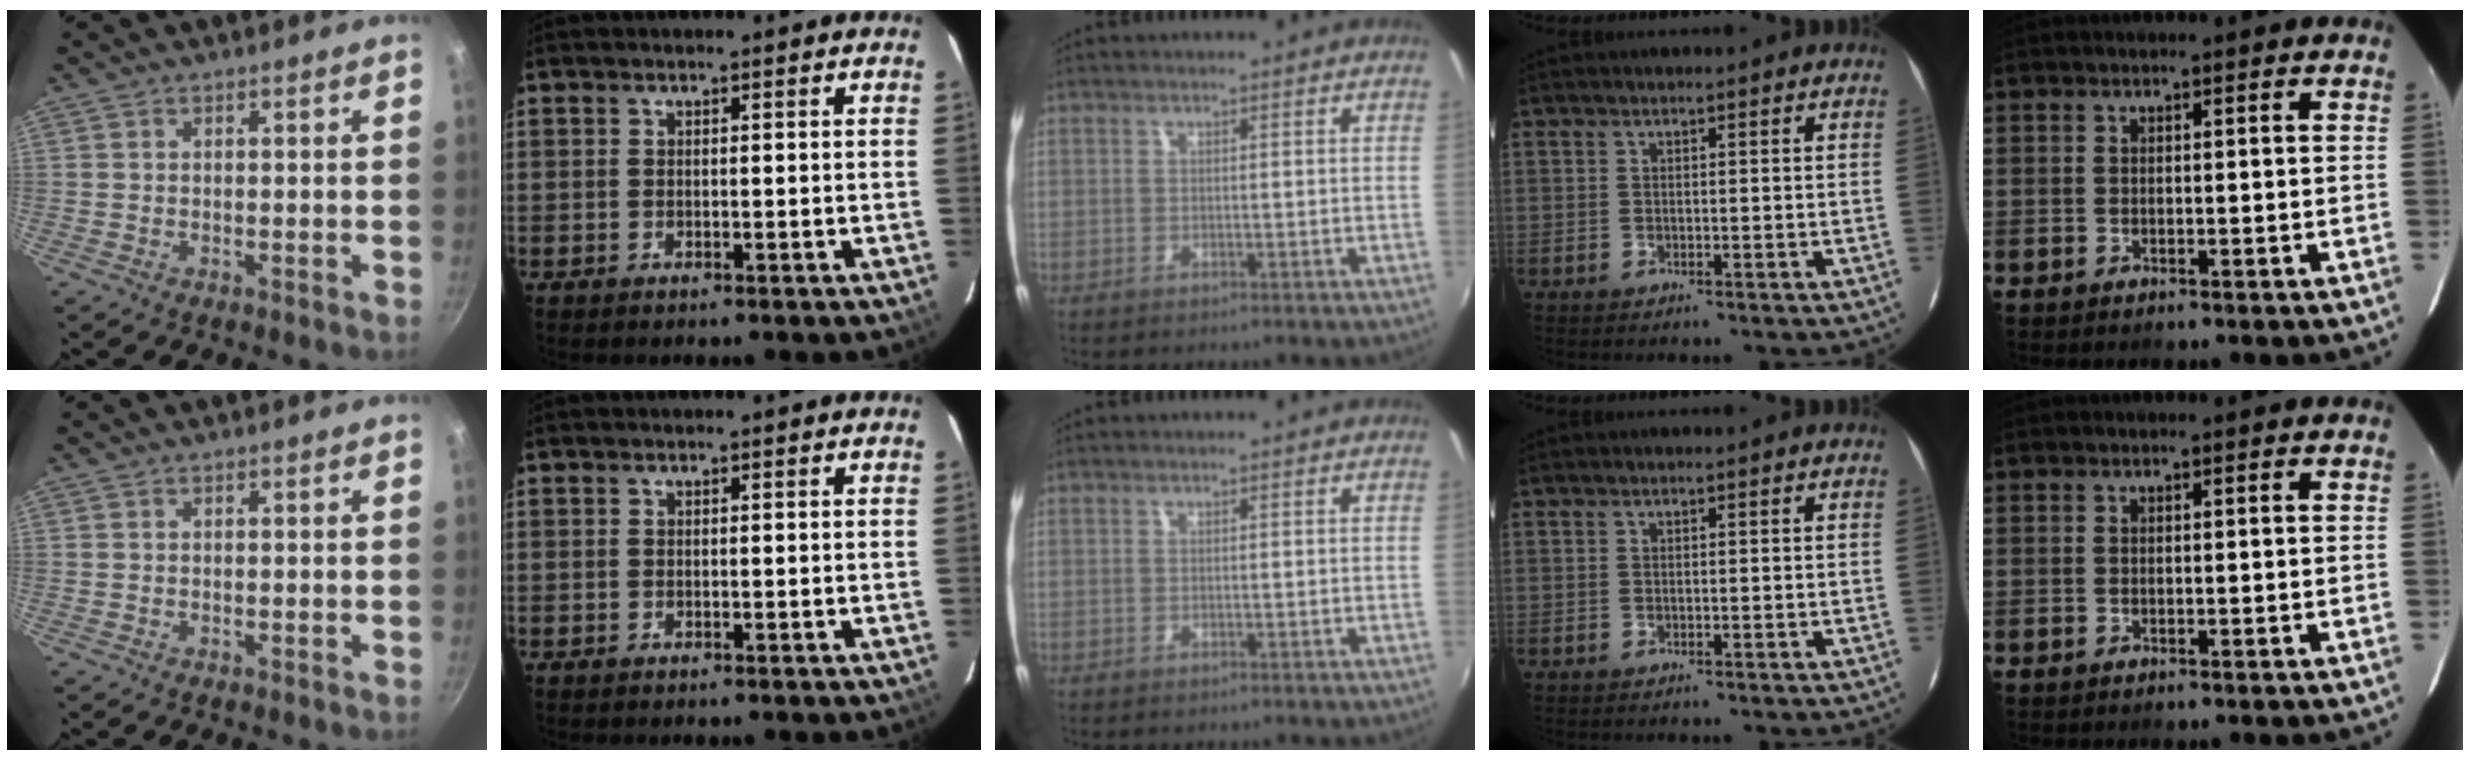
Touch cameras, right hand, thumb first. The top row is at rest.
{}